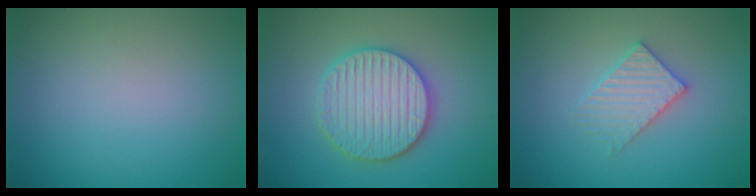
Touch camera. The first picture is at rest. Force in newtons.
{"total": 5.9, "press": 5.8, "slide": 1.1}
{"total": 3.0, "press": 3.0, "slide": 0.5}